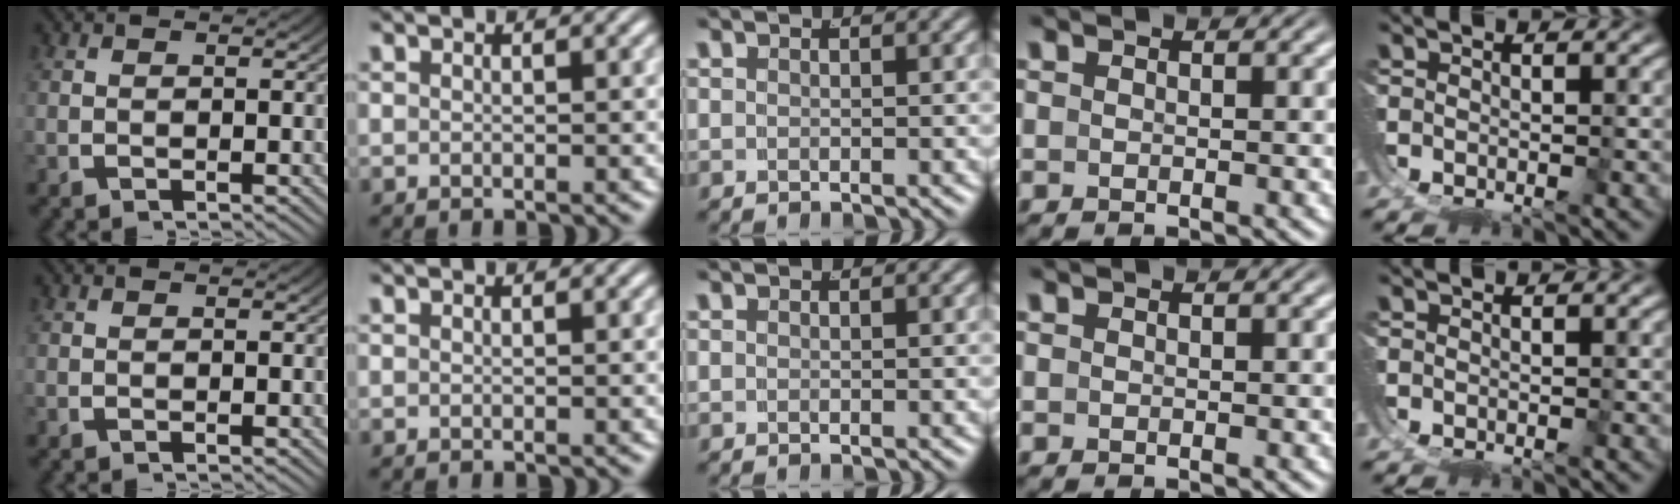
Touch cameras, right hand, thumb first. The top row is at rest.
{}